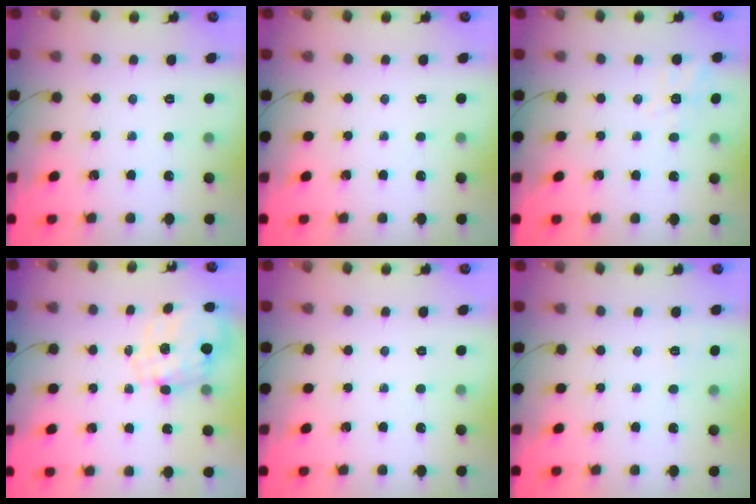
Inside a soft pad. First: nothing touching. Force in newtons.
{"total": 0.0}
{"total": 2.4, "press": 1.0, "slide": 2.2}
{"total": 2.7, "press": 2.5, "slide": 1.0}
{"total": 0.0}
{"total": 2.7, "press": 2.1, "slide": 1.7}